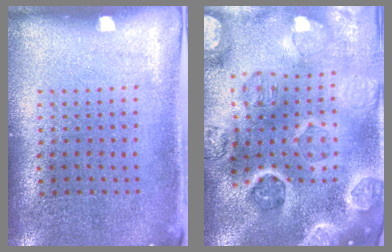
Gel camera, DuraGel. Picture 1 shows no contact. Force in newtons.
{"total": 5.4, "press": 4.6, "slide": 2.8}